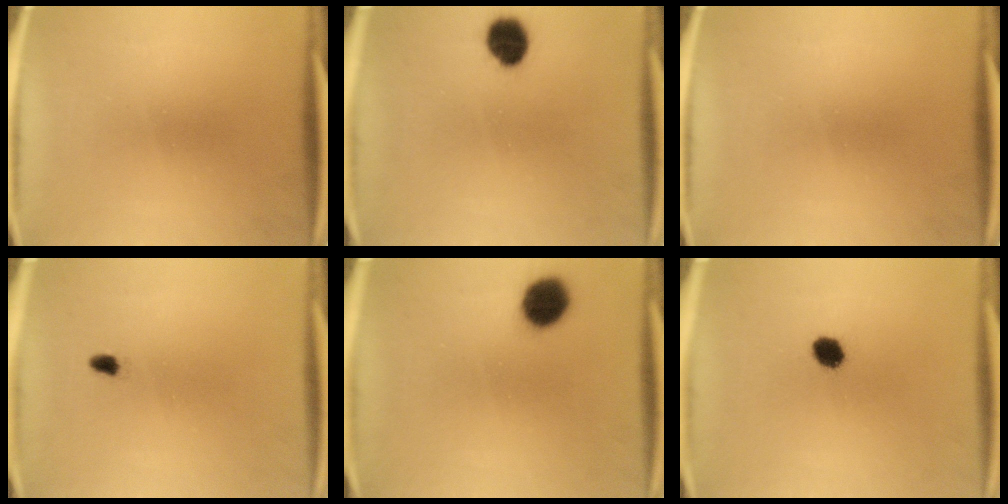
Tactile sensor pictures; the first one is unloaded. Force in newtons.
{"total": 7.0}
{"total": 0.0}
{"total": 1.3}
{"total": 8.1}
{"total": 4.2}